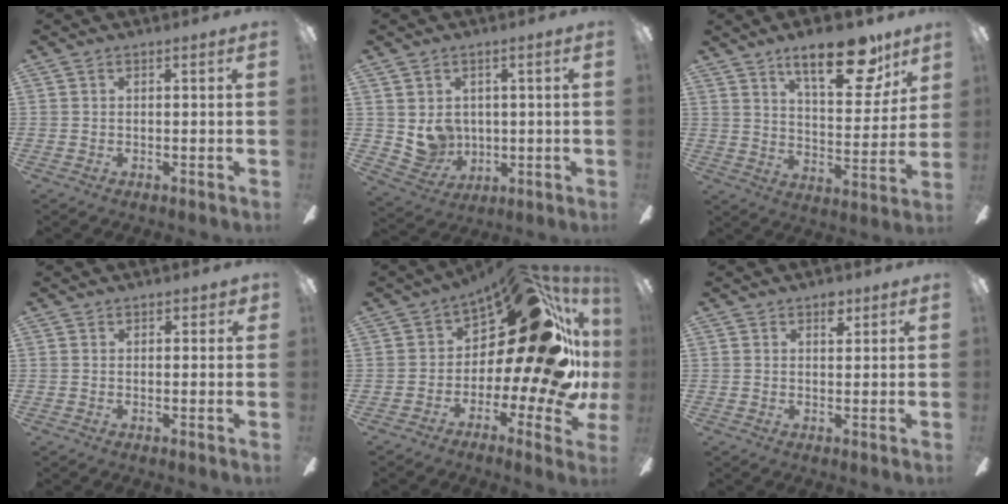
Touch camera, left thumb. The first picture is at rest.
{"total": 6.7, "force": [2.7, 5.8, 2.0], "torque": [-0.042, -0.015, 0.057]}
{"total": 18.6, "force": [12.6, 7.1, 11.7], "torque": [-0.168, -0.068, 0.204]}
{"total": 1.5, "force": [0.9, 1.0, 0.8], "torque": [-0.009, 0.000, 0.014]}
{"total": 25.8, "force": [7.5, 10.6, 22.3], "torque": [-0.281, -0.073, 0.129]}
{"total": 3.4, "force": [2.2, 1.8, 1.8], "torque": [-0.008, -0.009, 0.033]}